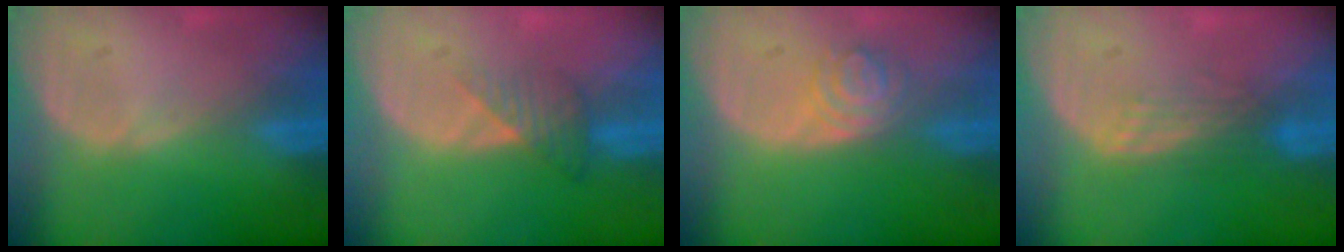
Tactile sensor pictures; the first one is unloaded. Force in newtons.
{"total": 3.3, "press": 3.0, "slide": 1.2}
{"total": 3.9, "press": 3.7, "slide": 1.3}
{"total": 3.1, "press": 2.6, "slide": 1.7}